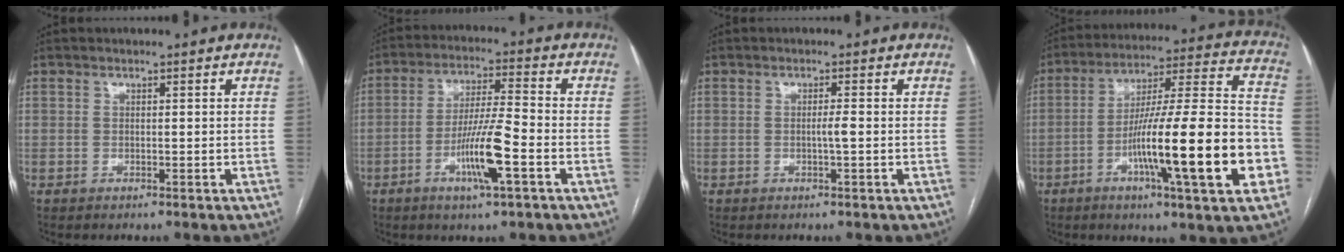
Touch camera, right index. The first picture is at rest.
{"total": 9.7, "force": [-3.7, 0.4, 8.9], "torque": [-0.169, -0.005, -0.068]}
{"total": 1.4, "force": [-0.3, -0.2, 1.4], "torque": [-0.026, 0.000, -0.005]}
{"total": 22.8, "force": [-7.3, 1.5, 21.6], "torque": [-0.299, 0.003, -0.112]}